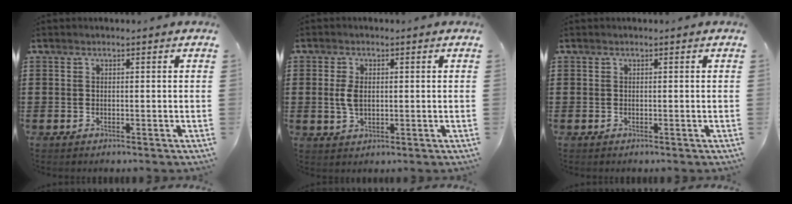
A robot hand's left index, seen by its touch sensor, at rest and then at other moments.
{"total": 3.7, "force": [0.4, 2.1, 3.0], "torque": [-0.078, 0.001, 0.003]}
{"total": 0.0}